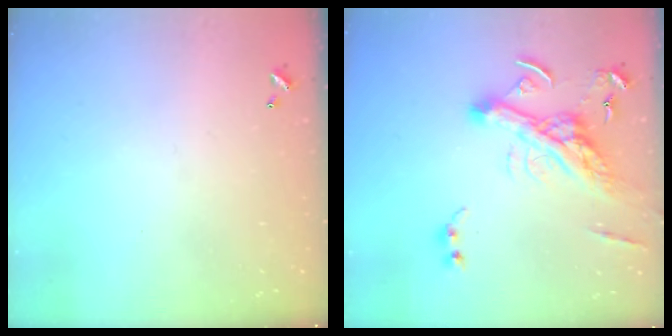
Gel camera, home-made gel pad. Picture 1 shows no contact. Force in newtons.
{"total": 9.5, "press": 9.5, "slide": 1.1}